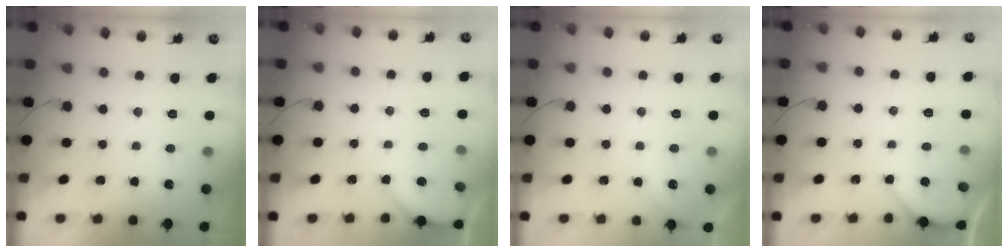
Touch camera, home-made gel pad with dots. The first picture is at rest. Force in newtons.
{"total": 1.9, "press": 1.9, "slide": 0.3}
{"total": 2.5, "press": 2.4, "slide": 0.3}
{"total": 1.6, "press": 1.6, "slide": 0.3}